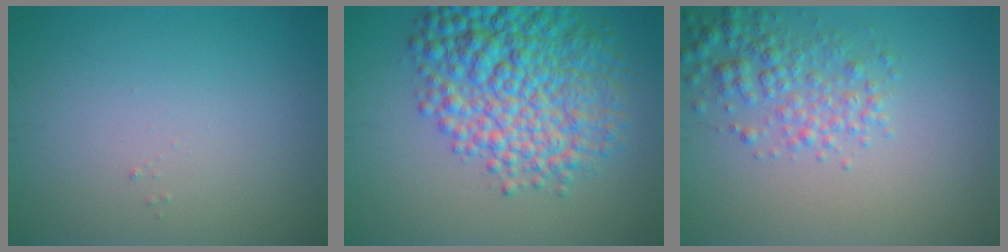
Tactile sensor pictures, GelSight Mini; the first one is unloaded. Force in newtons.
{"total": 9.5, "press": 9.5, "slide": 0.2}
{"total": 3.3, "press": 3.3, "slide": 0.1}